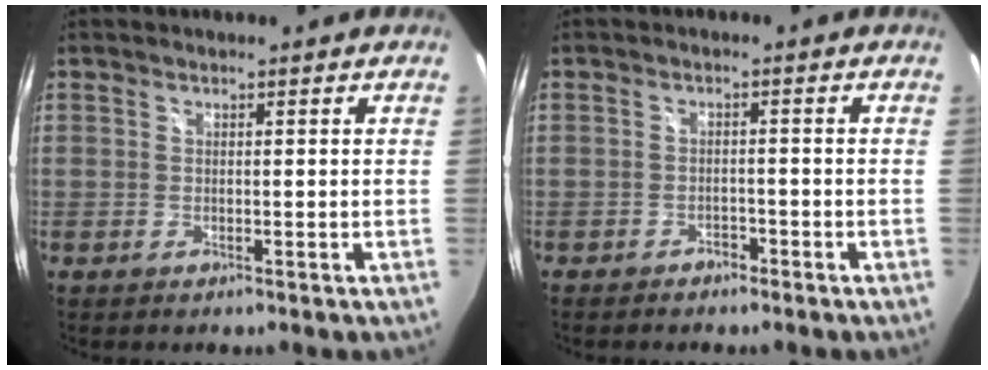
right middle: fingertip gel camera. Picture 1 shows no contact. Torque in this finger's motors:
{"motor_torque": [0.88, -1.26, 0.09, 0.01]}